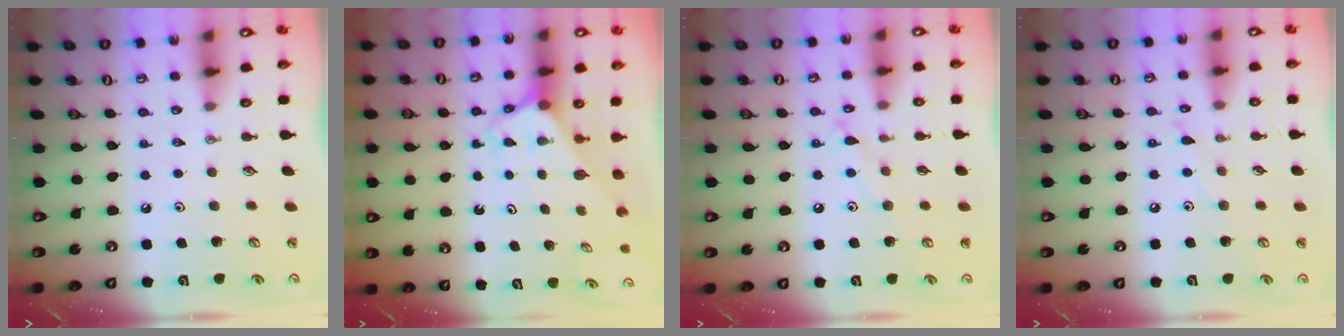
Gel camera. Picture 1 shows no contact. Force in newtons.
{"total": 2.7, "press": 2.7, "slide": 0.1}
{"total": 7.7, "press": 7.7, "slide": 0.5}
{"total": 5.5, "press": 5.5, "slide": 0.4}